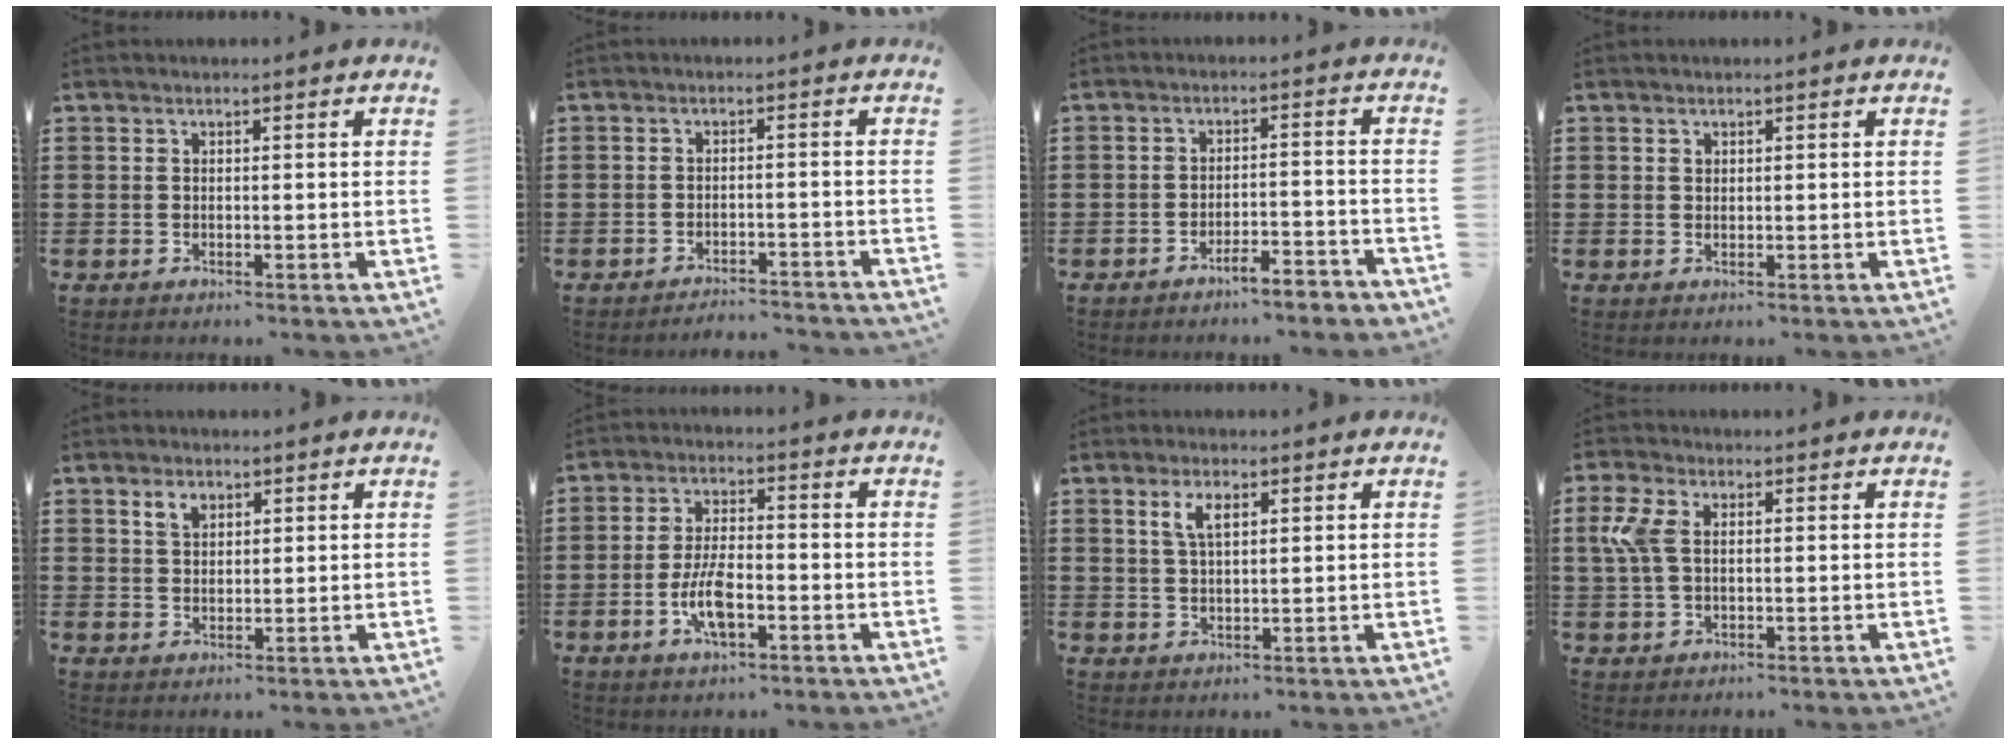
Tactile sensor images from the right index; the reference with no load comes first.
{"total": 2.7, "force": [-2.7, -0.1, 0.2], "torque": [-0.008, -0.001, -0.057]}
{"total": 3.9, "force": [-3.6, 0.1, 1.5], "torque": [-0.028, -0.001, -0.072]}
{"total": 0.7, "force": [0.4, 0.5, 0.1], "torque": [-0.004, 0.003, 0.008]}
{"total": 2.5, "force": [1.5, 1.6, 1.3], "torque": [-0.024, 0.003, 0.026]}
{"total": 6.8, "force": [-2.4, 2.7, 5.8], "torque": [-0.130, -0.002, -0.051]}
{"total": 3.5, "force": [1.5, 1.3, 2.8], "torque": [-0.061, 0.007, 0.025]}
{"total": 5.5, "force": [0.9, 3.1, 4.5], "torque": [-0.123, 0.000, 0.008]}